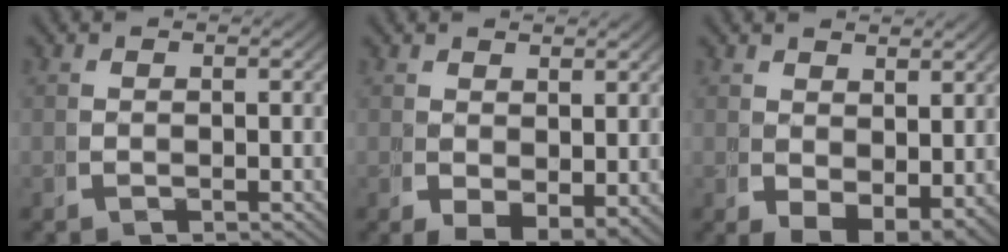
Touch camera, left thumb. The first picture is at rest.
{"total": 2.6, "force": [0.0, 1.8, 1.9], "torque": [-0.024, -0.023, 0.019]}
{"total": 3.9, "force": [-0.2, 2.7, 2.8], "torque": [-0.039, -0.032, 0.020]}